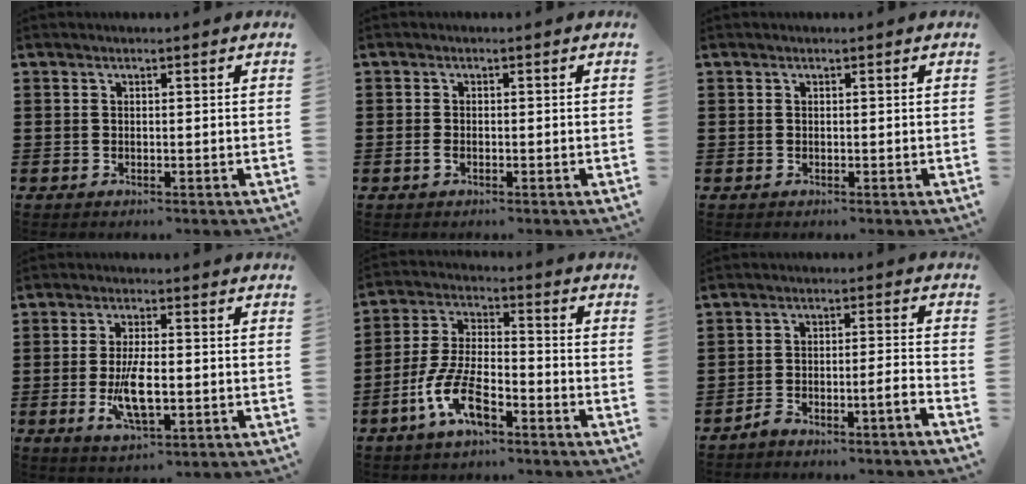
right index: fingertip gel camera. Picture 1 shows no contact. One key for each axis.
{"total": 1.0, "fx": -0.5, "fy": 0.5, "fz": 0.8, "tx": -0.023, "ty": -0.006, "tz": -0.011}
{"total": 0.0}
{"total": 7.3, "fx": -1.3, "fy": 2.7, "fz": 6.6, "tx": -0.139, "ty": -0.009, "tz": -0.025}
{"total": 9.1, "fx": -4.9, "fy": 3.4, "fz": 6.9, "tx": -0.167, "ty": -0.006, "tz": -0.096}
{"total": 3.7, "fx": -3.4, "fy": -0.4, "fz": 1.4, "tx": -0.028, "ty": 0.003, "tz": -0.069}